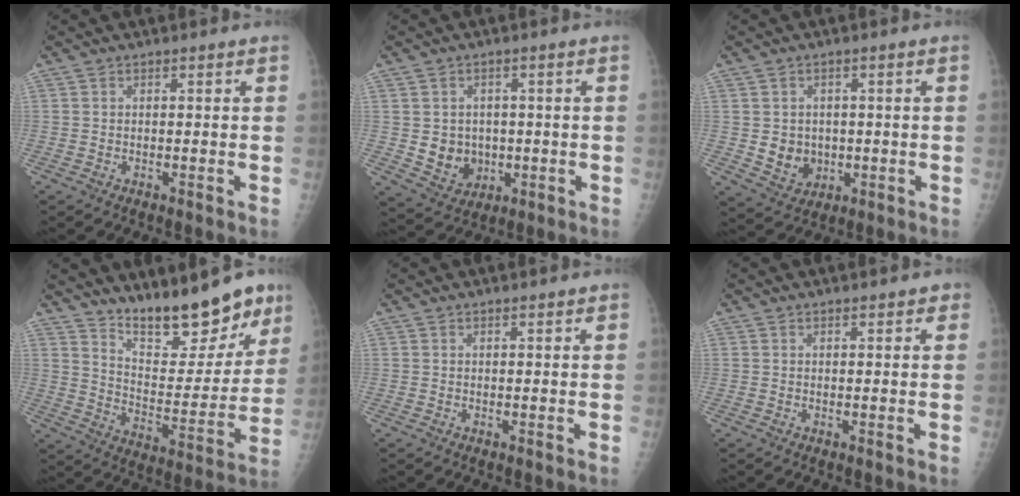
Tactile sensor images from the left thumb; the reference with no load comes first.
{"total": 7.5, "force": [-0.3, 6.5, 3.7], "torque": [-0.027, -0.002, 0.012]}
{"total": 6.5, "force": [-0.3, 5.6, 3.3], "torque": [-0.027, -0.002, 0.011]}
{"total": 18.3, "force": [14.0, 6.2, 10.0], "torque": [-0.102, -0.099, 0.224]}
{"total": 0.7, "force": [0.6, 0.2, 0.4], "torque": [-0.005, -0.001, 0.008]}
{"total": 1.6, "force": [1.1, 0.8, 0.9], "torque": [-0.001, -0.002, 0.010]}